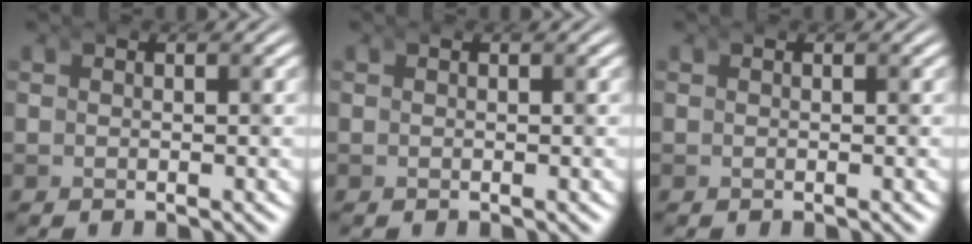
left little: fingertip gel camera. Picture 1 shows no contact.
{"total": 0.0}
{"total": 0.0}